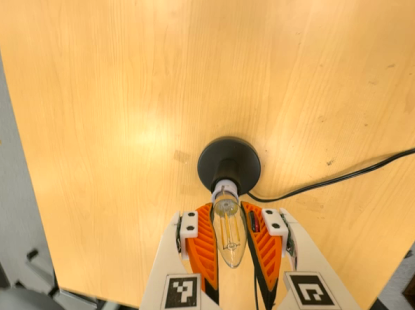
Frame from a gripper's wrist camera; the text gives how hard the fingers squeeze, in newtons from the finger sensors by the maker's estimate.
{"total": 17.0, "left": 17.3, "right": 16.8}